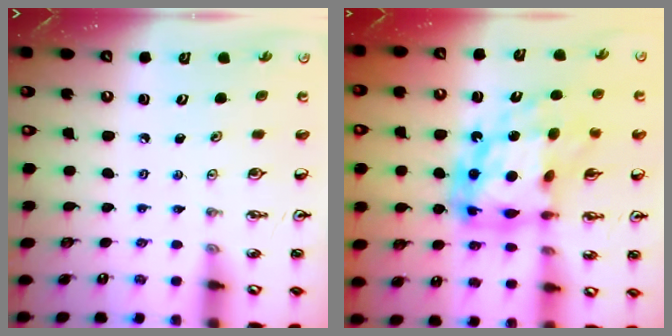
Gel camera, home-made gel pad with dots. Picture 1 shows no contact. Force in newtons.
{"total": 19.0, "press": 18.9, "slide": 1.8}